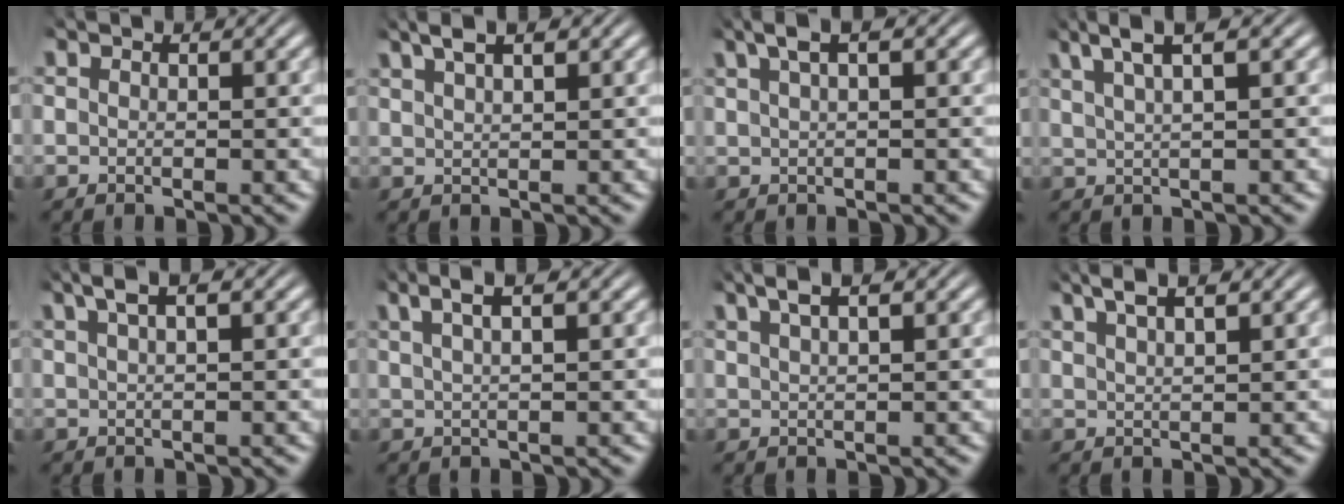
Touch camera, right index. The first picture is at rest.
{"total": 3.4, "force": [2.5, 0.8, 2.1], "torque": [-0.039, 0.013, 0.042]}
{"total": 3.2, "force": [1.8, 0.9, 2.5], "torque": [-0.041, 0.020, 0.025]}
{"total": 4.1, "force": [2.9, 0.8, 2.9], "torque": [-0.051, 0.020, 0.041]}
{"total": 3.3, "force": [2.1, 0.7, 2.4], "torque": [-0.041, 0.018, 0.031]}
{"total": 3.7, "force": [2.3, 1.0, 2.7], "torque": [-0.041, 0.019, 0.032]}
{"total": 3.6, "force": [2.6, 0.7, 2.3], "torque": [-0.041, 0.015, 0.041]}
{"total": 3.9, "force": [3.1, 0.8, 2.3], "torque": [-0.042, 0.012, 0.051]}